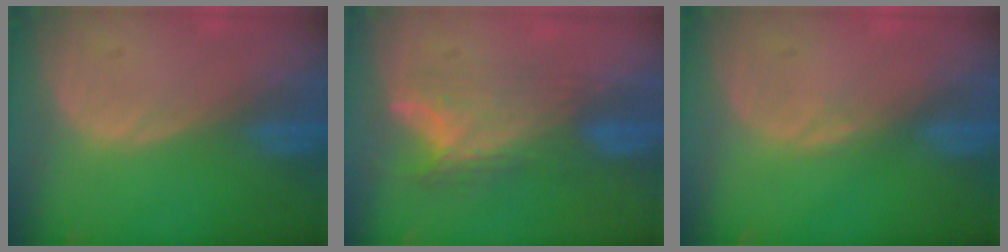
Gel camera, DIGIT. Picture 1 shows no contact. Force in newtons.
{"total": 8.1, "press": 6.8, "slide": 4.5}
{"total": 0.5, "press": 0.5, "slide": 0.1}